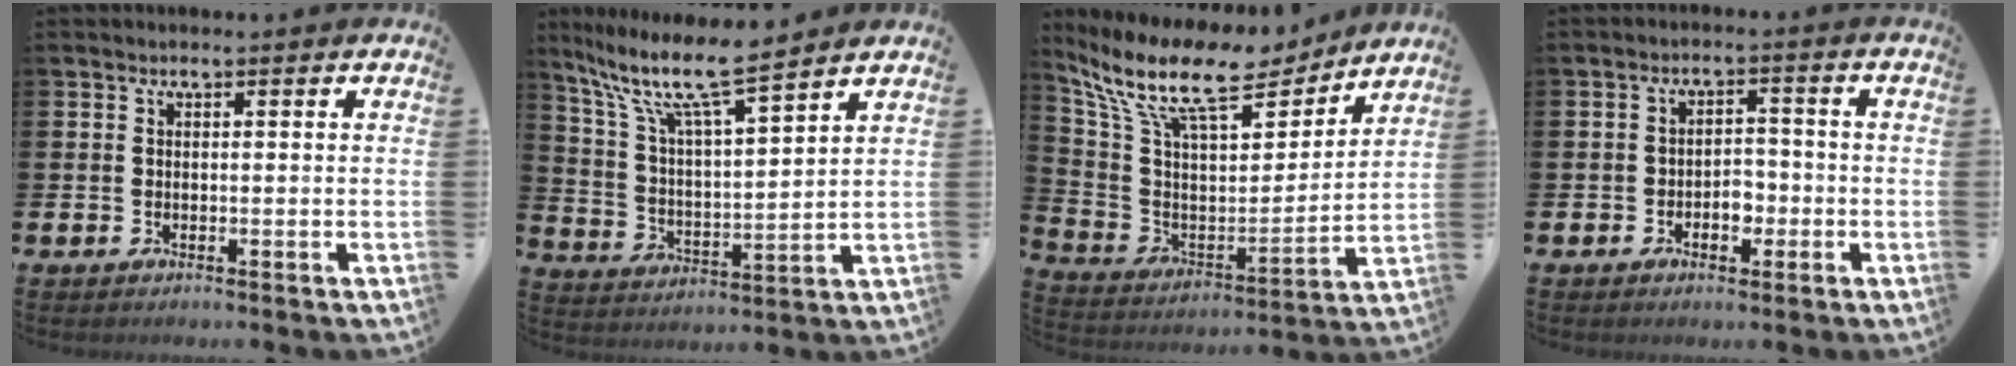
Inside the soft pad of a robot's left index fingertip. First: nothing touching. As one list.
[{"total": 10.3, "force": [8.9, 1.3, 5.0], "torque": [-0.126, -0.052, 0.150]}, {"total": 13.1, "force": [10.8, 4.0, 6.3], "torque": [-0.165, -0.064, 0.186]}, {"total": 2.7, "force": [-1.2, 1.9, 1.6], "torque": [-0.021, 0.001, -0.029]}]